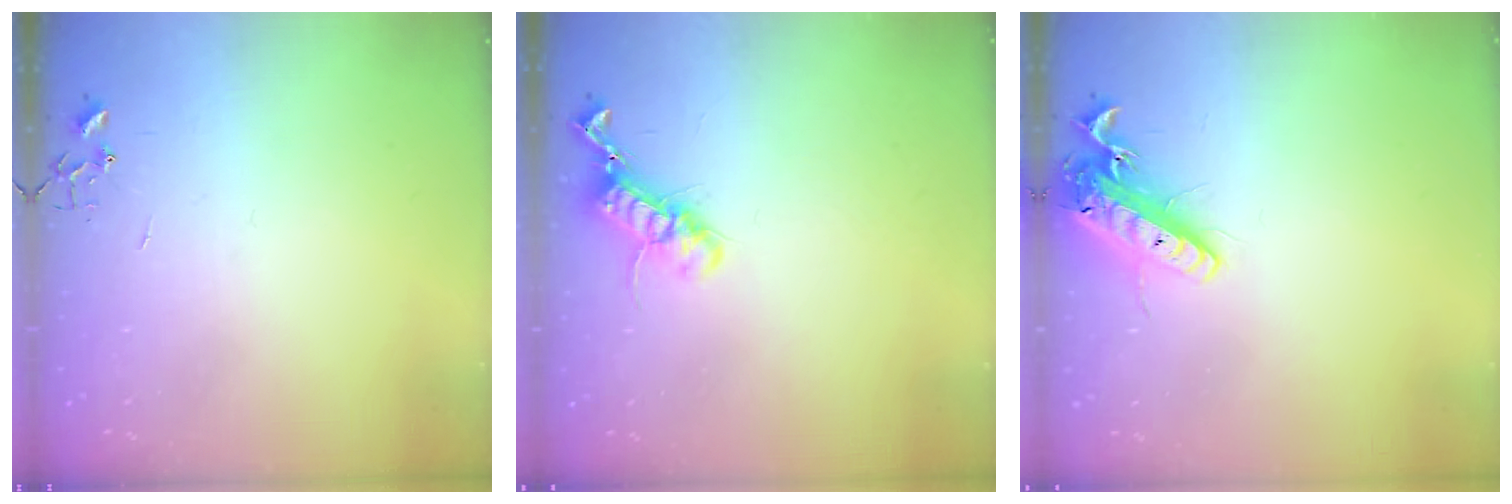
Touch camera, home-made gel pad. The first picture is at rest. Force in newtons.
{"total": 12.5, "press": 12.5, "slide": 0.4}
{"total": 15.0, "press": 14.7, "slide": 3.1}